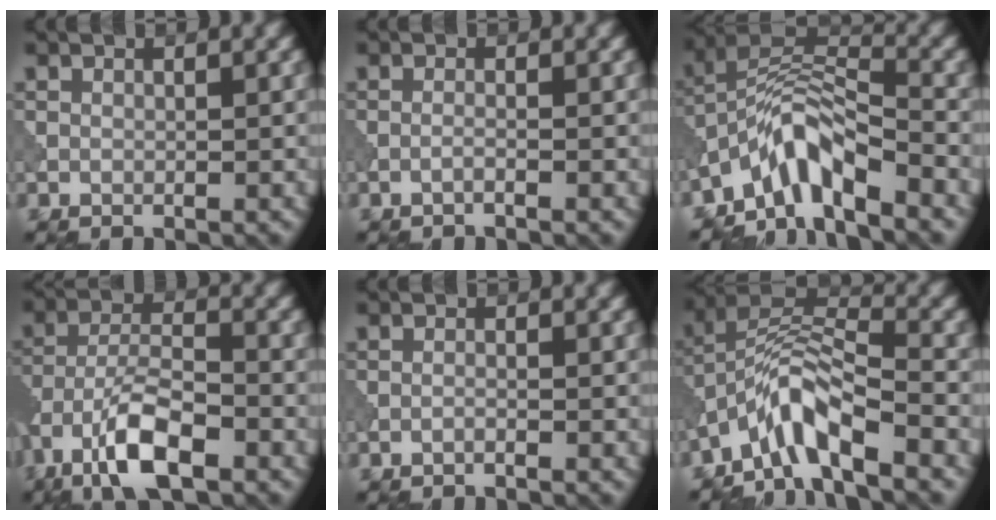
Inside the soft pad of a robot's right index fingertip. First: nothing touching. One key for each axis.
{"total": 0.9, "fx": -0.6, "fy": 0.1, "fz": 0.6, "tx": -0.009, "ty": 0.004, "tz": -0.018}
{"total": 6.1, "fx": -4.5, "fy": 1.6, "fz": 3.8, "tx": -0.061, "ty": 0.012, "tz": -0.094}
{"total": 7.3, "fx": -4.4, "fy": 2.6, "fz": 5.3, "tx": -0.101, "ty": 0.008, "tz": -0.088}
{"total": 0.6, "fx": -0.5, "fy": 0.0, "fz": 0.3, "tx": -0.007, "ty": 0.003, "tz": -0.014}
{"total": 5.9, "fx": -4.0, "fy": 1.4, "fz": 4.1, "tx": -0.076, "ty": 0.013, "tz": -0.086}